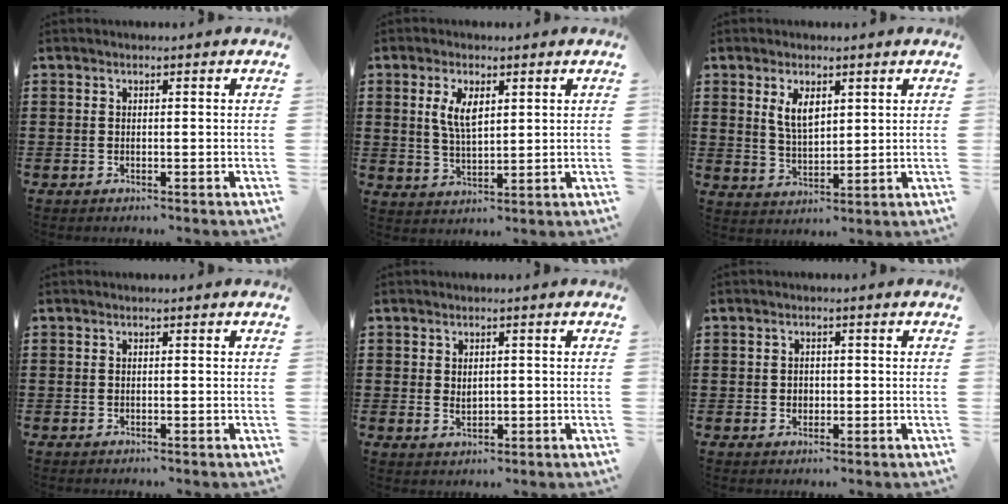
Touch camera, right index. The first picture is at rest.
{"total": 5.1, "force": [1.7, 2.3, 4.3], "torque": [-0.091, 0.005, 0.030]}
{"total": 4.6, "force": [2.1, 2.2, 3.5], "torque": [-0.068, 0.002, 0.035]}
{"total": 0.0}
{"total": 1.7, "force": [0.2, 1.4, 1.0], "torque": [-0.014, 0.004, 0.000]}
{"total": 0.9, "force": [0.3, 0.8, 0.3], "torque": [-0.008, 0.004, 0.006]}